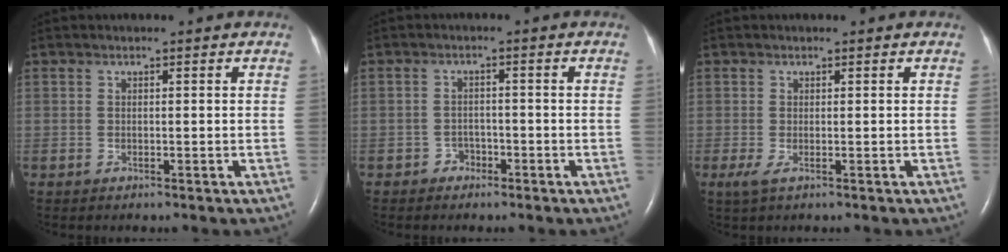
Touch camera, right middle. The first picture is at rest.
{"total": 1.8, "force": [-1.2, 1.3, 0.3], "torque": [-0.004, 0.006, -0.023]}
{"total": 1.5, "force": [-0.5, 0.2, 1.4], "torque": [-0.033, -0.006, -0.008]}